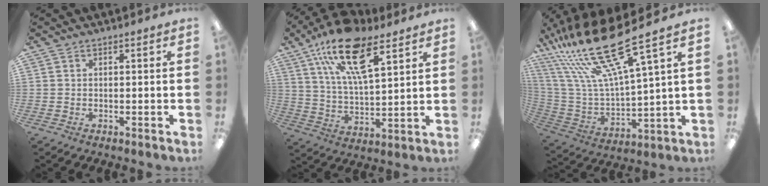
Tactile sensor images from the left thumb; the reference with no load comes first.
{"total": 19.0, "force": [10.9, 7.7, 13.6], "torque": [-0.240, -0.038, 0.190]}
{"total": 24.9, "force": [17.5, 5.5, 16.8], "torque": [-0.362, -0.120, 0.287]}